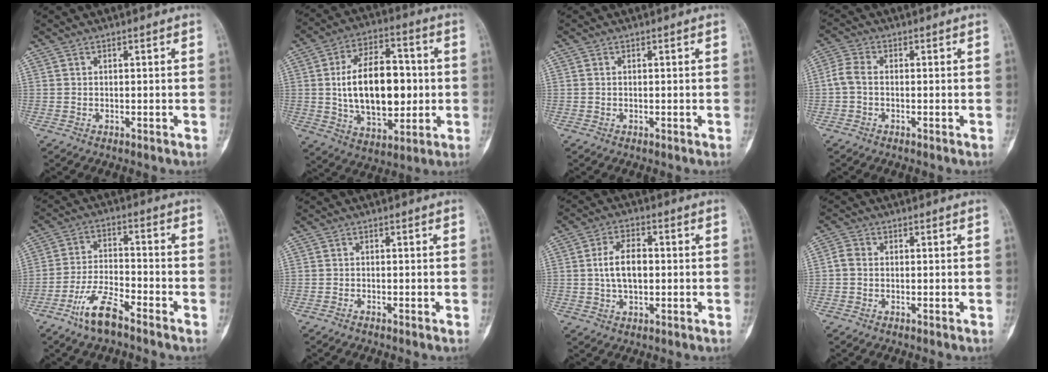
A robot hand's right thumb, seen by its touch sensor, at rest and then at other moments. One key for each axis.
{"total": 19.4, "fx": 0.3, "fy": 11.3, "fz": 15.8, "tx": -0.231, "ty": 0.012, "tz": 0.013}
{"total": 0.0}
{"total": 3.3, "fx": -0.5, "fy": 2.0, "fz": 2.6, "tx": -0.063, "ty": 0.008, "tz": -0.020}
{"total": 8.7, "fx": -5.9, "fy": 2.2, "fz": 5.9, "tx": -0.123, "ty": 0.029, "tz": -0.116}
{"total": 0.6, "fx": -0.4, "fy": 0.0, "fz": 0.4, "tx": -0.008, "ty": -0.001, "tz": -0.010}
{"total": 7.4, "fx": 0.2, "fy": 4.2, "fz": 6.0, "tx": -0.106, "ty": 0.013, "tz": 0.002}
{"total": 2.1, "fx": -0.3, "fy": 1.6, "fz": 1.3, "tx": -0.024, "ty": 0.002, "tz": -0.014}